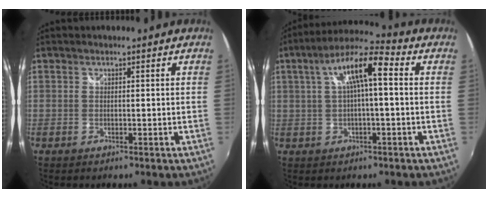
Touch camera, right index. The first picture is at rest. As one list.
[{"total": 10.2, "force": [1.8, 2.3, 9.8], "torque": [-0.179, 0.027, 0.029]}]